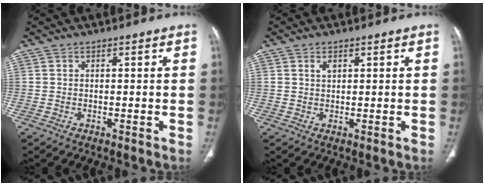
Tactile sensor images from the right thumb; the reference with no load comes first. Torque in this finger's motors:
{"motor_torque": [0.42, -0.36, -0.09, 0.69, 0.02]}